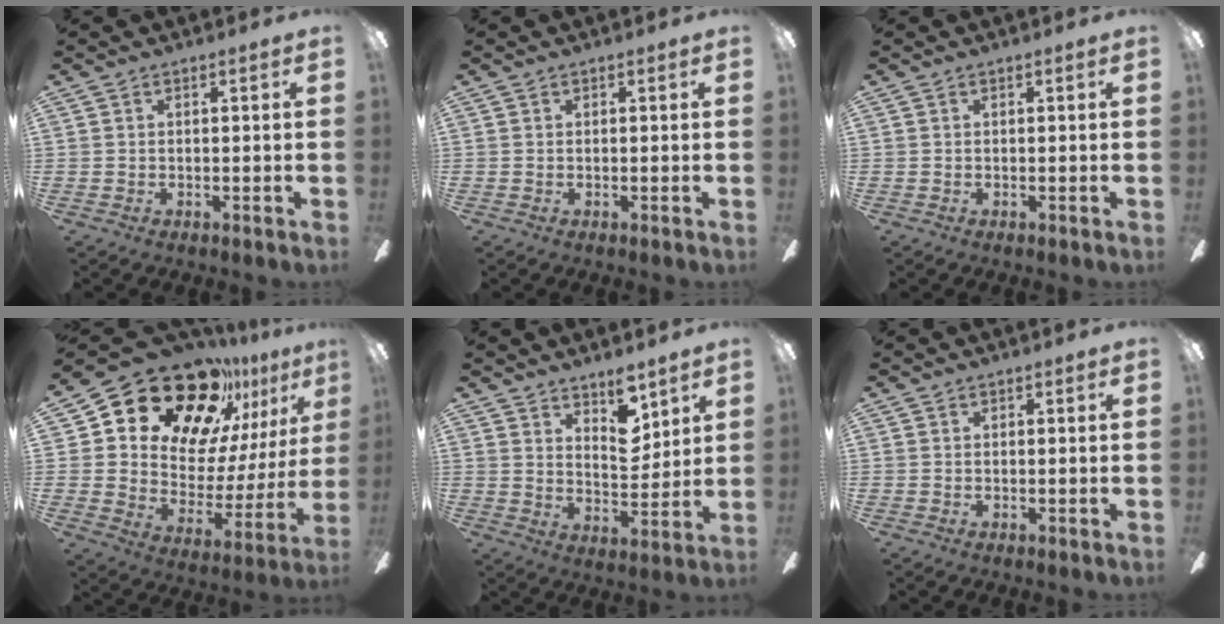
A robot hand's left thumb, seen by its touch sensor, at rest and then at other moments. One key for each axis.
{"total": 0.0}
{"total": 0.0}
{"total": 23.6, "fx": 18.1, "fy": 11.7, "fz": 9.7, "tx": -0.166, "ty": -0.130, "tz": 0.333}
{"total": 9.2, "fx": 6.3, "fy": 4.5, "fz": 5.0, "tx": -0.059, "ty": -0.043, "tz": 0.110}
{"total": 0.0}